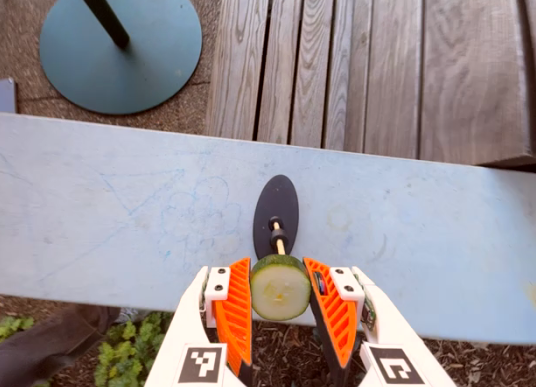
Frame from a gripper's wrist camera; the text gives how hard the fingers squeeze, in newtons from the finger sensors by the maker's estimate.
{"total": 10.5, "left": 10.3, "right": 10.7}